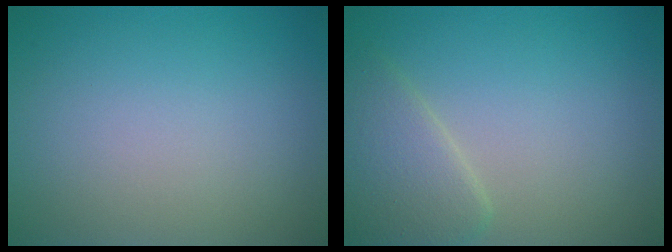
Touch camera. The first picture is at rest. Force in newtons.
{"total": 3.3, "press": 3.3, "slide": 0.3}